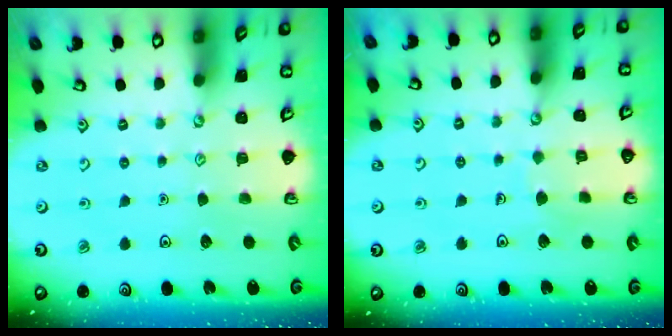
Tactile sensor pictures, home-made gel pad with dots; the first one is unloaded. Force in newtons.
{"total": 4.6, "press": 4.6, "slide": 0.3}